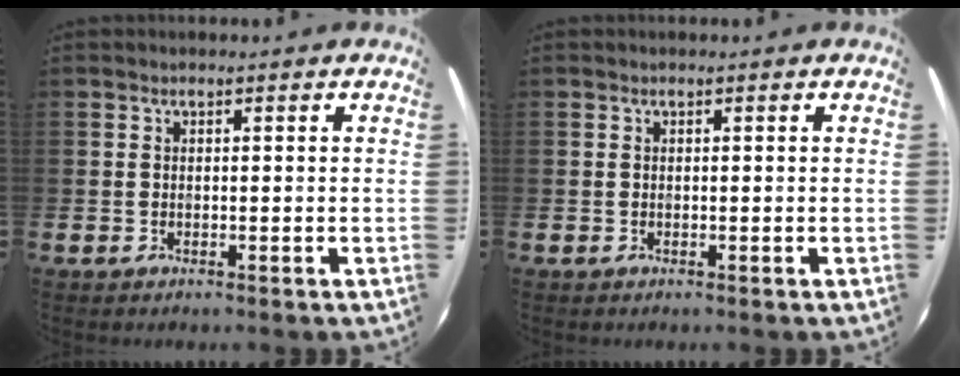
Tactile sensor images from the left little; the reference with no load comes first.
{"total": 0.0}